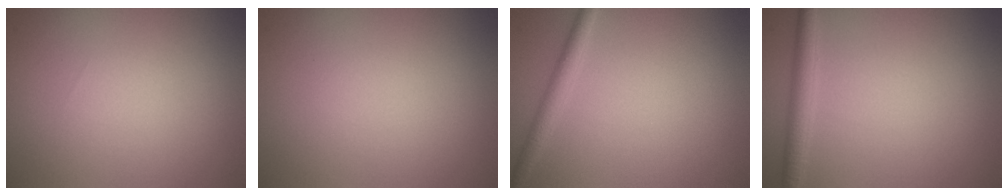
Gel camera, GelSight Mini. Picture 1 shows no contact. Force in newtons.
{"total": 0.0}
{"total": 2.0, "press": 2.0, "slide": 0.1}
{"total": 2.2, "press": 2.2, "slide": 0.1}